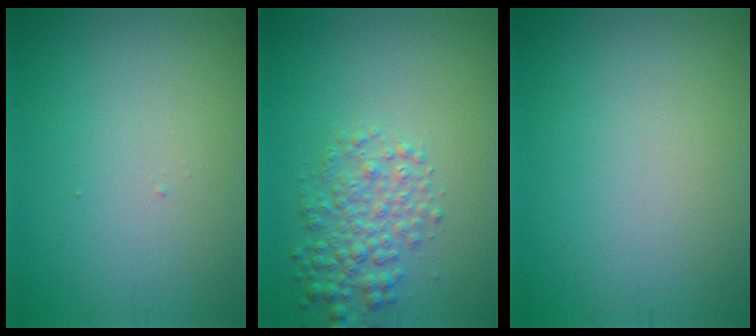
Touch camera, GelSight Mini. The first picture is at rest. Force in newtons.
{"total": 3.4, "press": 3.4, "slide": 0.1}
{"total": 0.0}